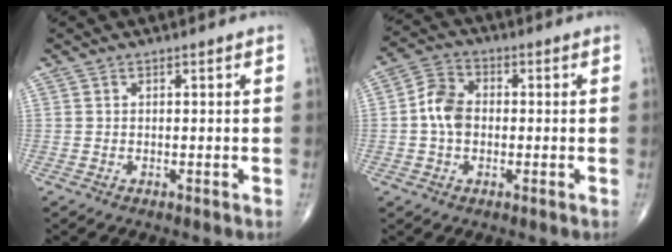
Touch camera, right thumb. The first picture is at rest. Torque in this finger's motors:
{"motor_torque": [-0.39, 0.09, 0.24, 0.06, 0.00]}